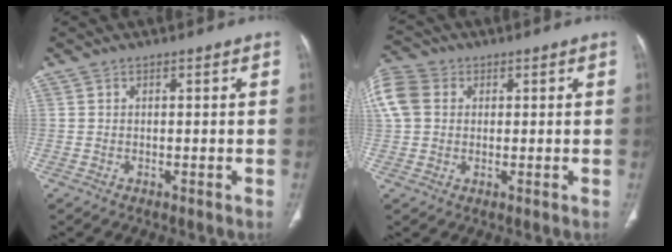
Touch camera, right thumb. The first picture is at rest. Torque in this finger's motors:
{"motor_torque": [0.18, 0.15, 0.51, -0.15, 0.18]}